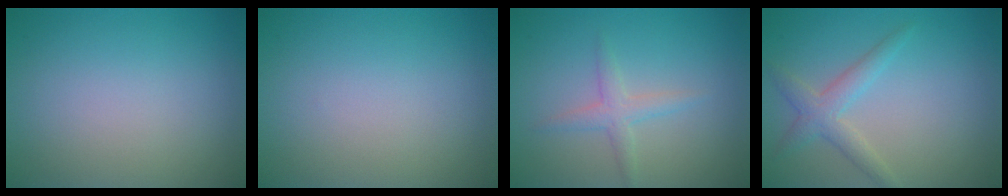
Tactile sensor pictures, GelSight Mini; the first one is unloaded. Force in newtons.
{"total": 0.0}
{"total": 1.8, "press": 1.8, "slide": 0.0}
{"total": 2.6, "press": 2.6, "slide": 0.0}